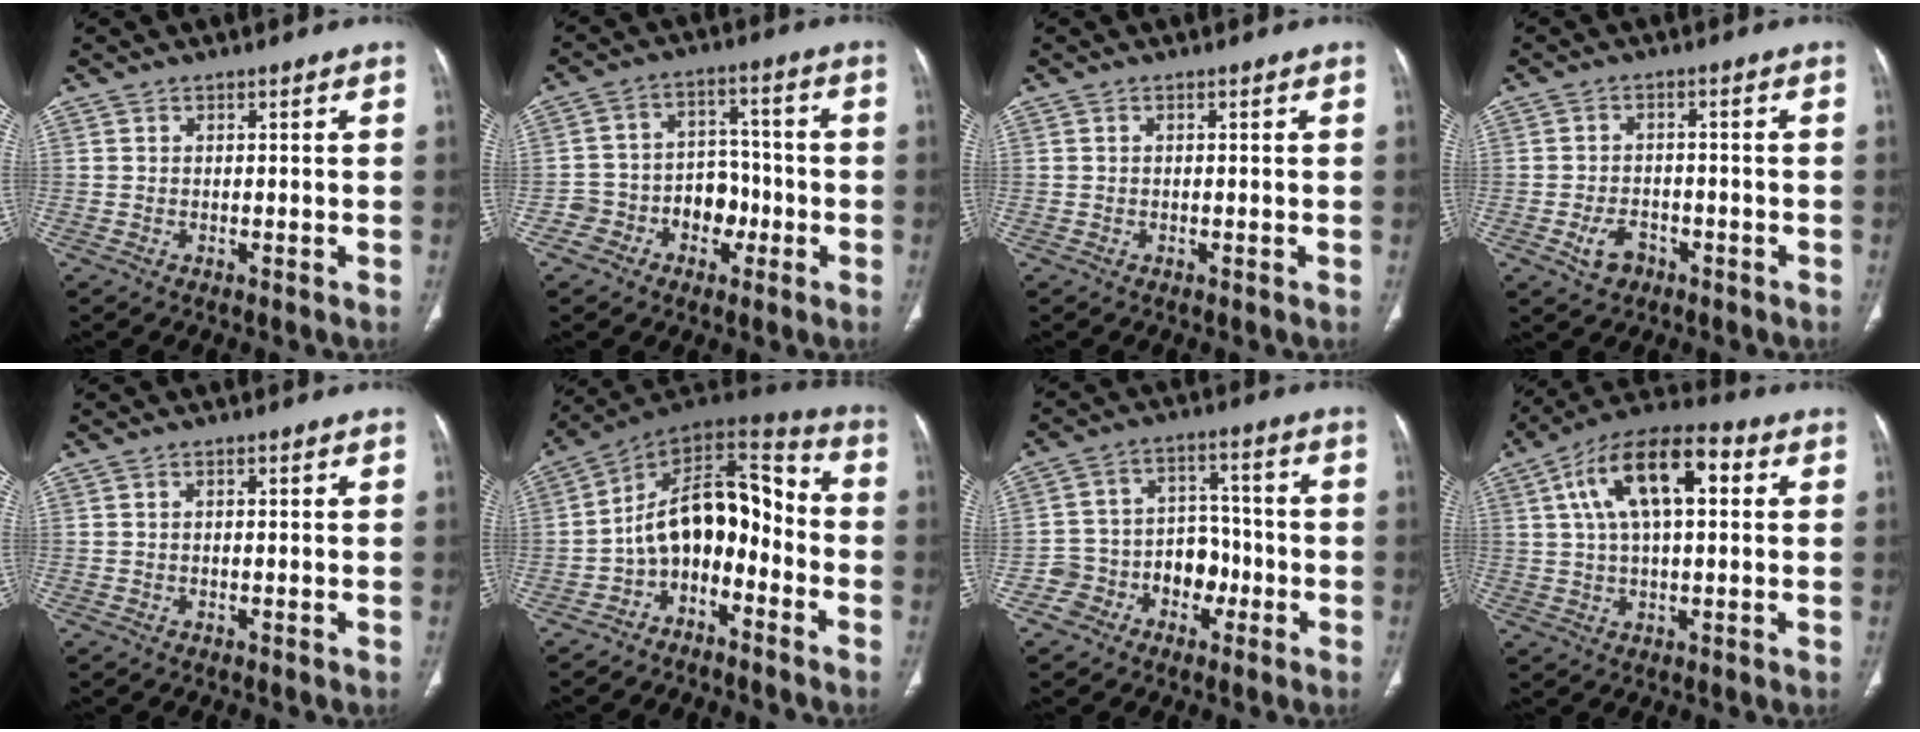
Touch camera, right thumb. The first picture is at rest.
{"total": 8.6, "force": [-3.5, 7.1, 3.4], "torque": [-0.013, 0.052, -0.057]}
{"total": 0.0}
{"total": 4.5, "force": [-2.2, 3.1, 2.4], "torque": [-0.035, 0.019, -0.030]}
{"total": 0.6, "force": [0.1, 0.2, 0.6], "torque": [-0.017, 0.006, 0.004]}
{"total": 14.3, "force": [-4.4, 8.8, 10.4], "torque": [-0.135, 0.100, -0.083]}
{"total": 9.4, "force": [-4.2, 7.7, 3.3], "torque": [-0.008, 0.064, -0.069]}
{"total": 16.0, "force": [4.4, 7.4, 13.5], "torque": [-0.227, 0.025, 0.067]}